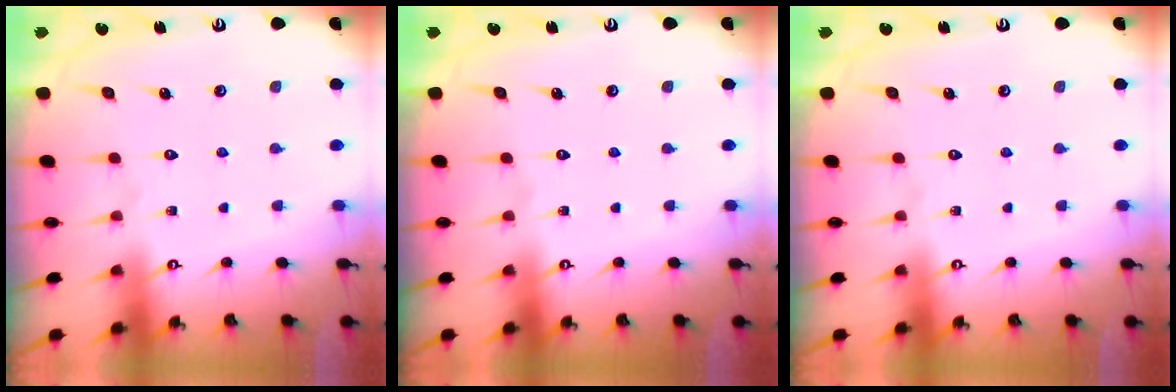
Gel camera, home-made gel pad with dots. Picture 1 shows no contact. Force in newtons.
{"total": 0.0}
{"total": 0.0}